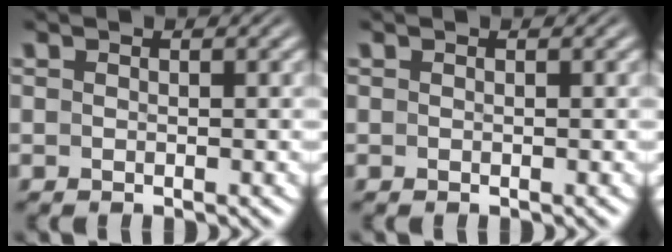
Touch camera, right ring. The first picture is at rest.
{"total": 0.0}